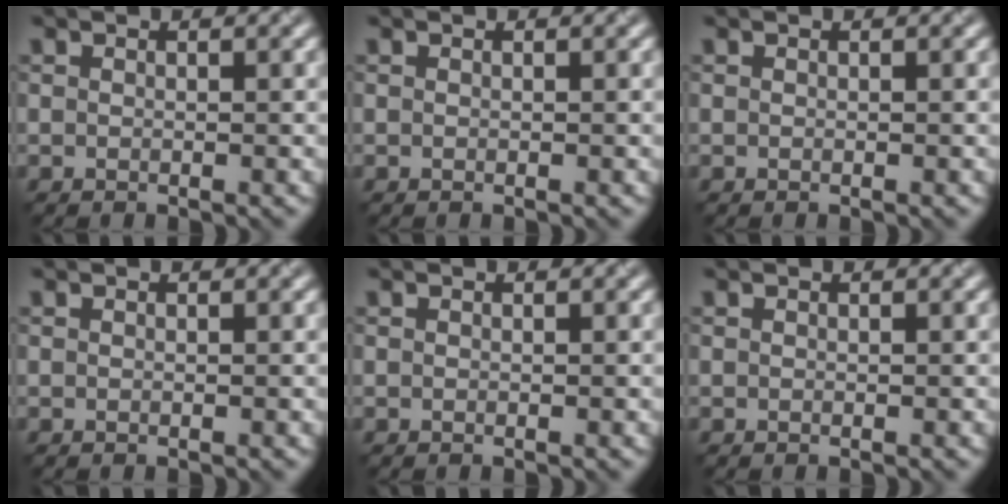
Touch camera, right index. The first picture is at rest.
{"total": 0.0}
{"total": 0.0}
{"total": 0.0}
{"total": 0.0}
{"total": 0.0}